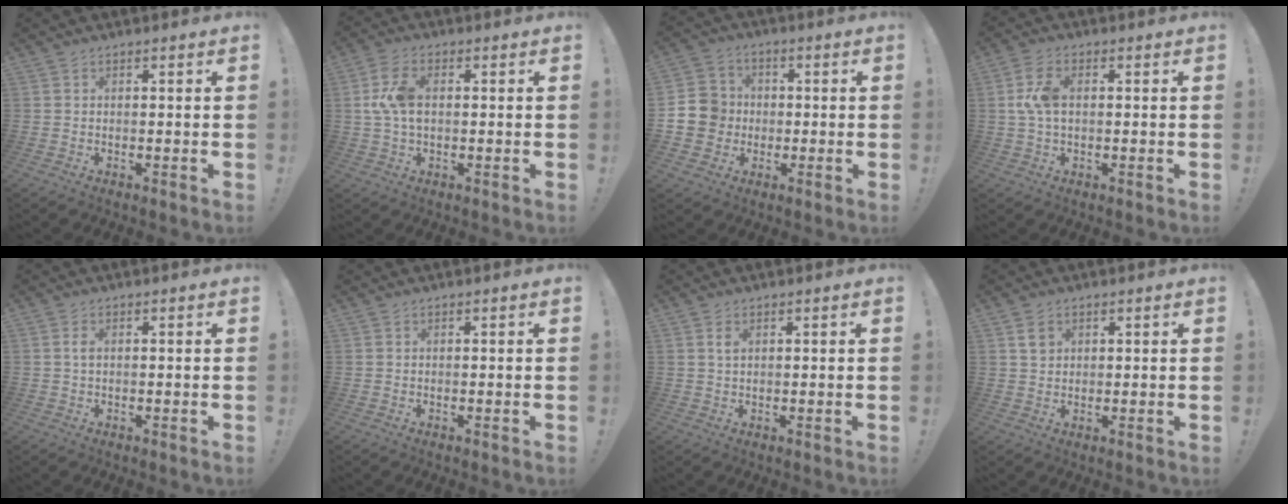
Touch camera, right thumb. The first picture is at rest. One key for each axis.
{"total": 8.7, "fx": 0.9, "fy": 5.2, "fz": 7.0, "tx": -0.143, "ty": 0.003, "tz": 0.017}
{"total": 9.3, "fx": -1.1, "fy": 8.9, "fz": 2.3, "tx": -0.038, "ty": 0.013, "tz": -0.017}
{"total": 7.2, "fx": 0.8, "fy": 4.2, "fz": 5.8, "tx": -0.118, "ty": 0.002, "tz": 0.014}
{"total": 1.4, "fx": 0.2, "fy": 0.9, "fz": 1.1, "tx": -0.027, "ty": 0.006, "tz": 0.003}
{"total": 0.0}
{"total": 1.8, "fx": 0.9, "fy": 1.0, "fz": 1.2, "tx": -0.022, "ty": -0.001, "tz": 0.015}
{"total": 3.2, "fx": 1.6, "fy": 2.4, "fz": 1.3, "tx": -0.006, "ty": -0.005, "tz": 0.027}